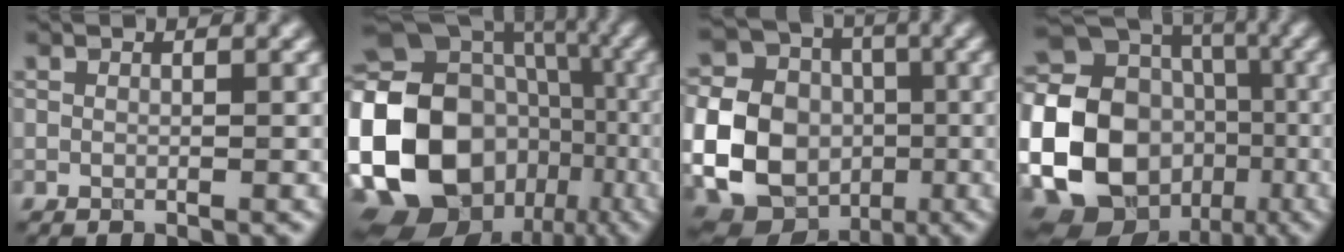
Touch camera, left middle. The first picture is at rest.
{"total": 23.5, "force": [-4.6, 20.0, 11.6], "torque": [-0.235, -0.023, -0.100]}
{"total": 18.5, "force": [-3.0, 16.7, 7.3], "torque": [-0.169, -0.019, -0.078]}
{"total": 24.5, "force": [-4.8, 21.9, 9.9], "torque": [-0.235, -0.022, -0.122]}